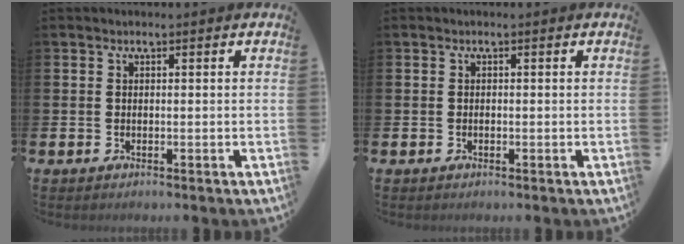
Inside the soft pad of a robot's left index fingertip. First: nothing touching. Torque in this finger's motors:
{"motor_torque": [-0.17, -0.19, 0.00, -0.01]}